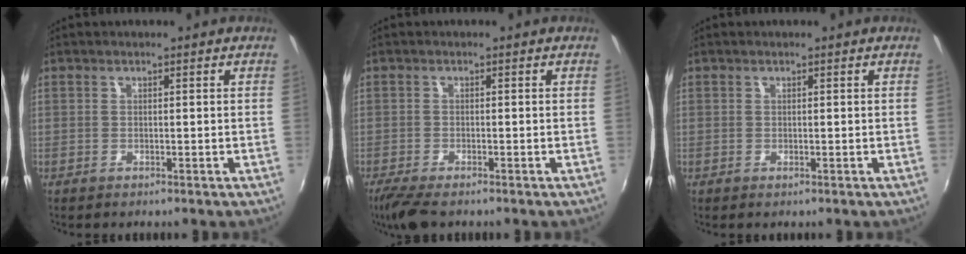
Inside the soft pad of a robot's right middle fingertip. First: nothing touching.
{"total": 5.5, "force": [-4.1, 1.3, 3.4], "torque": [-0.081, -0.026, -0.078]}
{"total": 0.0}